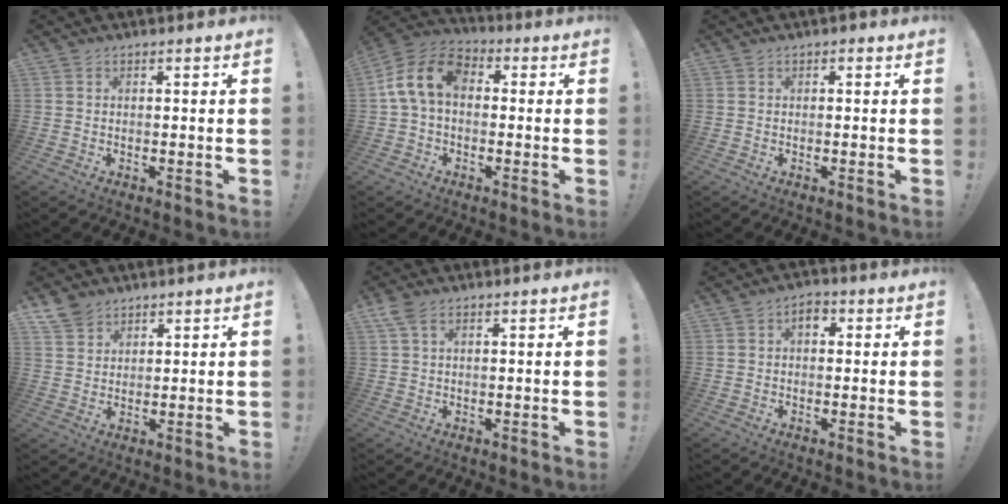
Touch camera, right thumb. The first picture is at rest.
{"total": 12.5, "force": [1.5, 8.0, 9.4], "torque": [-0.184, 0.017, 0.031]}
{"total": 0.5, "force": [-0.2, 0.5, 0.1], "torque": [-0.002, 0.003, -0.004]}
{"total": 5.5, "force": [4.3, 3.1, 1.3], "torque": [-0.021, -0.027, 0.083]}
{"total": 4.0, "force": [2.0, 2.1, 2.8], "torque": [-0.058, 0.002, 0.039]}
{"total": 3.6, "force": [0.8, 2.4, 2.6], "torque": [-0.032, 0.002, 0.010]}